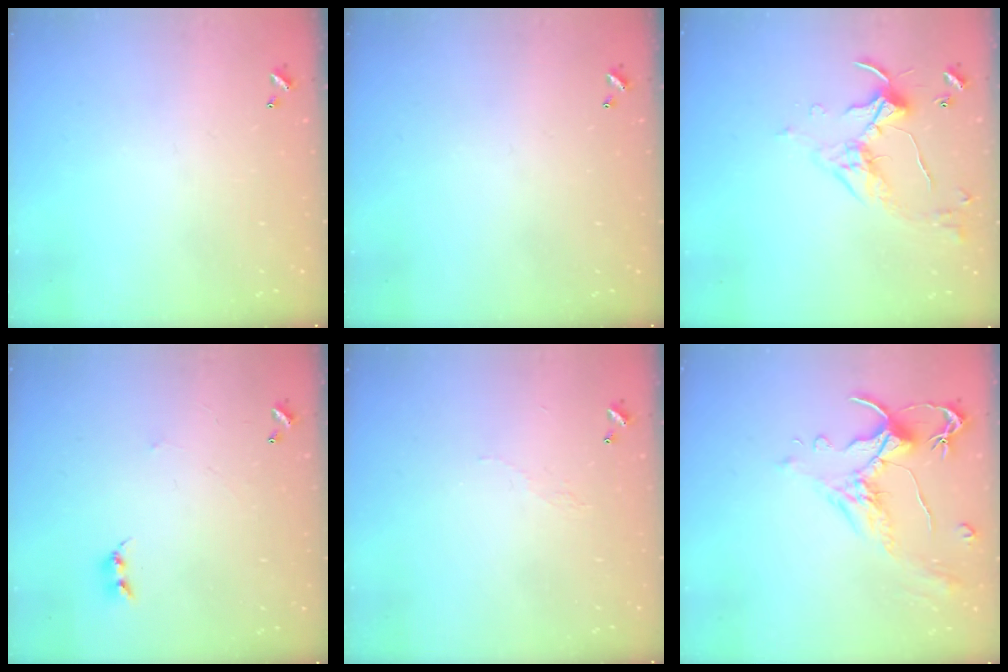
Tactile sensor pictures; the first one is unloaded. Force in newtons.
{"total": 0.0}
{"total": 5.0, "press": 5.0, "slide": 0.5}
{"total": 2.4, "press": 2.4, "slide": 0.4}
{"total": 2.9, "press": 2.9, "slide": 0.5}
{"total": 1.5, "press": 1.0, "slide": 1.1}